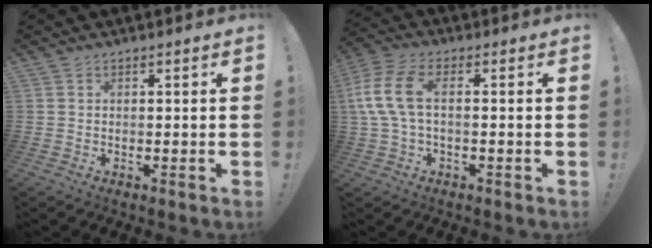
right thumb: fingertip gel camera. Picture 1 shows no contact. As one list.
[{"total": 10.0, "force": [1.0, 4.6, 8.8], "torque": [-0.187, 0.003, 0.020]}]